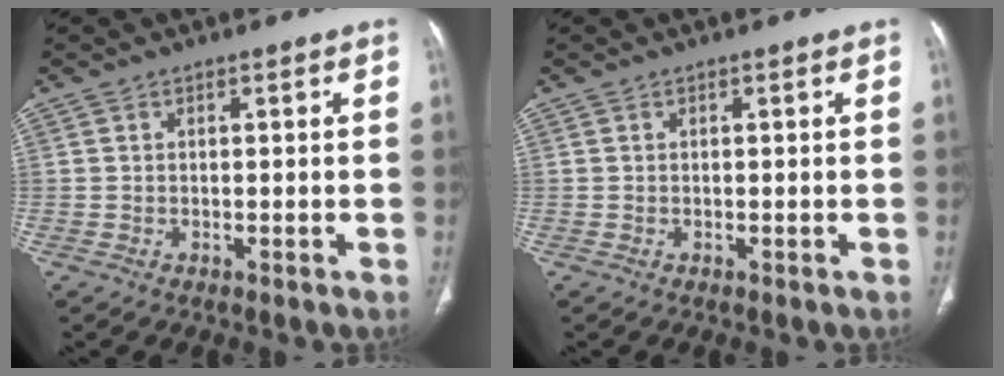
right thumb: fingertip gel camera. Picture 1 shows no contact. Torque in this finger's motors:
{"motor_torque": [0.28, -0.10, 0.37, -0.37, 0.03]}